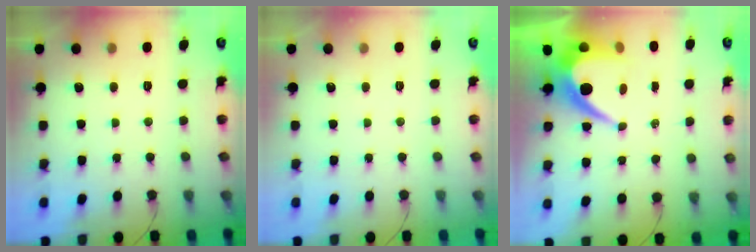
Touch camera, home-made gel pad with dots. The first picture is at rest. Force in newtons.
{"total": 0.0}
{"total": 9.3, "press": 9.3, "slide": 0.8}